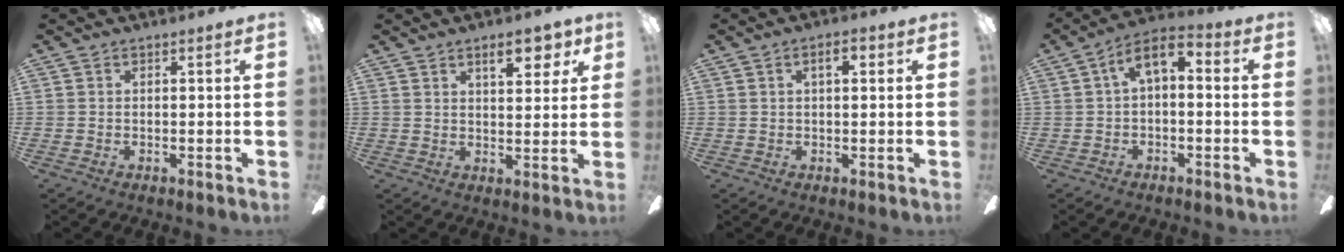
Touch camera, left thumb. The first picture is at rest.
{"total": 7.8, "force": [4.7, 3.0, 5.4], "torque": [-0.069, -0.015, 0.074]}
{"total": 3.9, "force": [1.7, 1.6, 3.2], "torque": [-0.042, -0.002, 0.022]}
{"total": 6.6, "force": [1.2, 3.3, 5.5], "torque": [-0.089, 0.002, 0.020]}